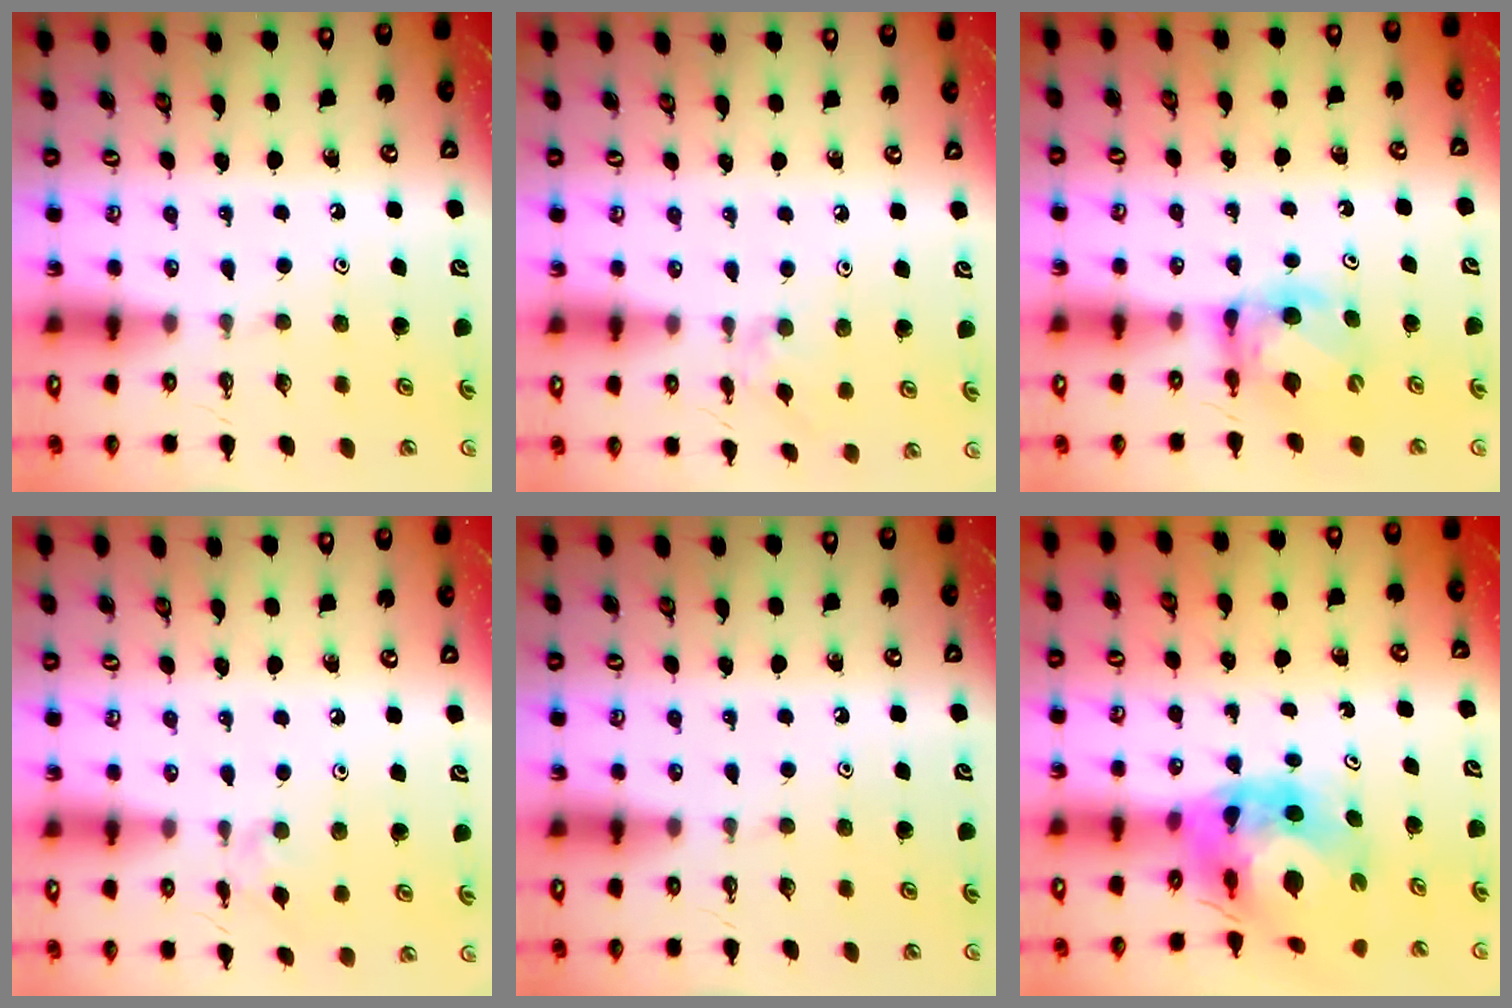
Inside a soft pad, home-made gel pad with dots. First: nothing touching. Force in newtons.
{"total": 2.8, "press": 2.7, "slide": 0.6}
{"total": 6.1, "press": 6.1, "slide": 0.3}
{"total": 2.4, "press": 2.3, "slide": 0.5}
{"total": 0.0}
{"total": 11.2, "press": 11.1, "slide": 1.0}